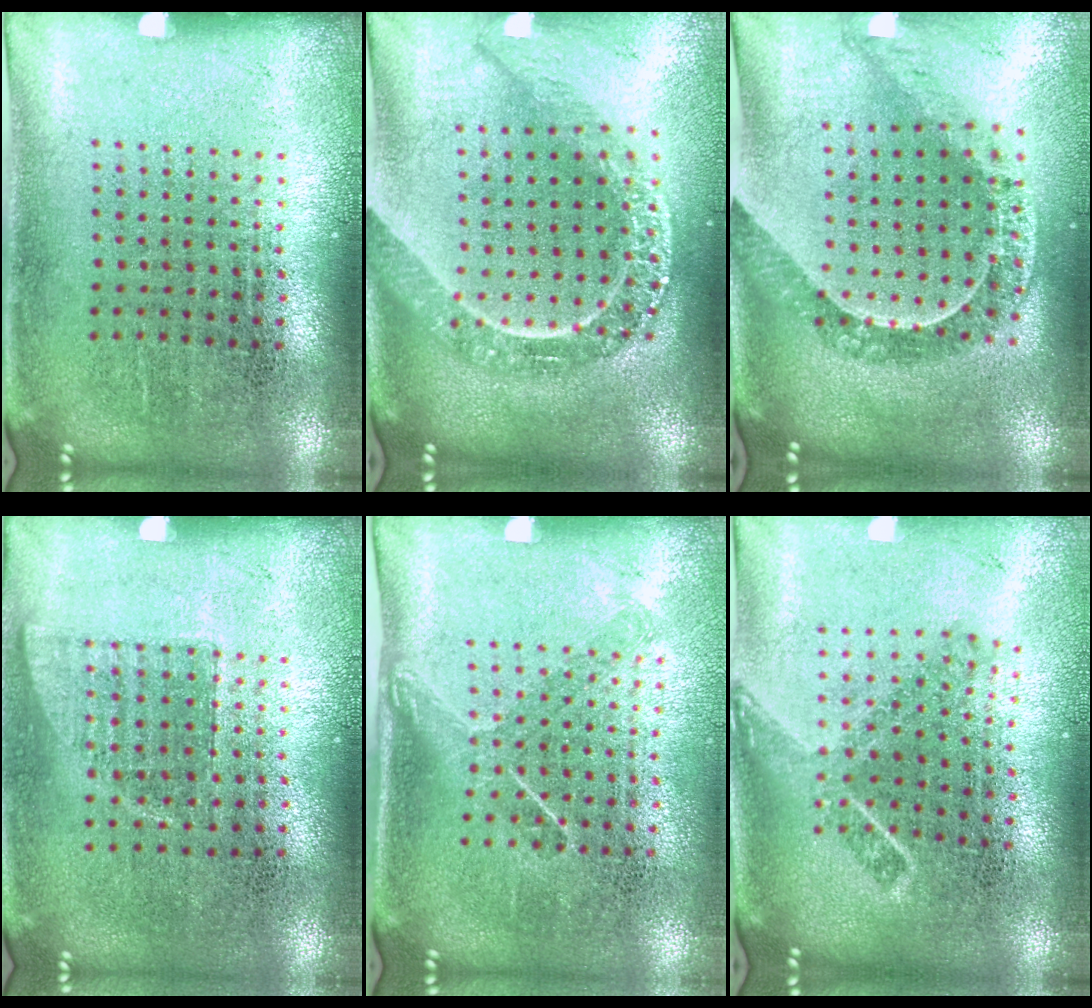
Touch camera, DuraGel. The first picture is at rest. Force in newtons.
{"total": 2.4, "press": 2.0, "slide": 1.3}
{"total": 1.1, "press": 1.1, "slide": 0.3}
{"total": 0.7, "press": 0.7, "slide": 0.2}
{"total": 1.2, "press": 0.9, "slide": 0.9}
{"total": 1.9, "press": 1.4, "slide": 1.3}